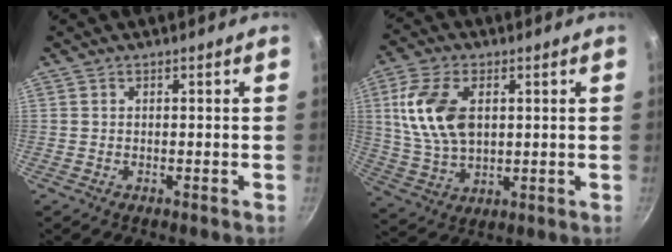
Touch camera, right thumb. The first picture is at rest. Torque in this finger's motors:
{"motor_torque": [-0.06, 0.46, 1.22, 0.16, 0.36]}